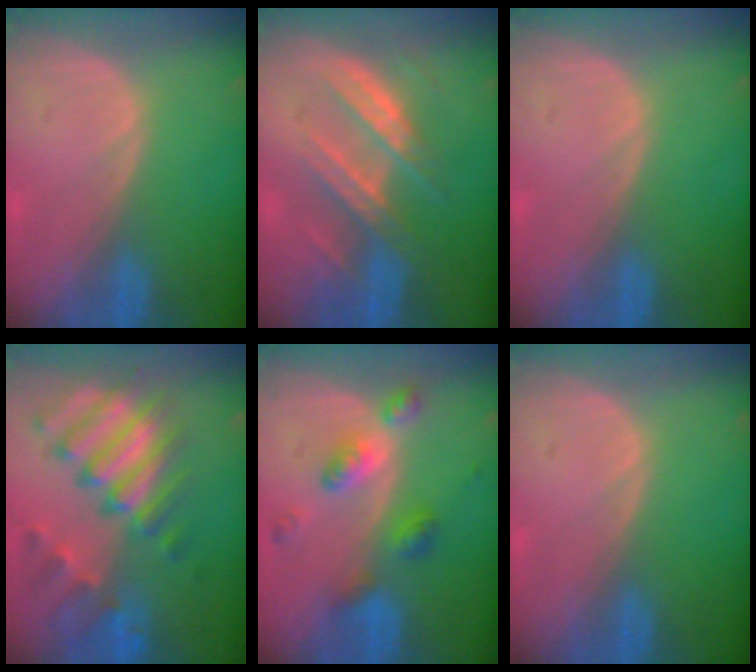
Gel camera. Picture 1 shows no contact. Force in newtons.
{"total": 7.5, "press": 7.2, "slide": 2.0}
{"total": 0.0}
{"total": 11.5, "press": 9.9, "slide": 5.9}
{"total": 6.0, "press": 6.0, "slide": 0.4}
{"total": 0.0}